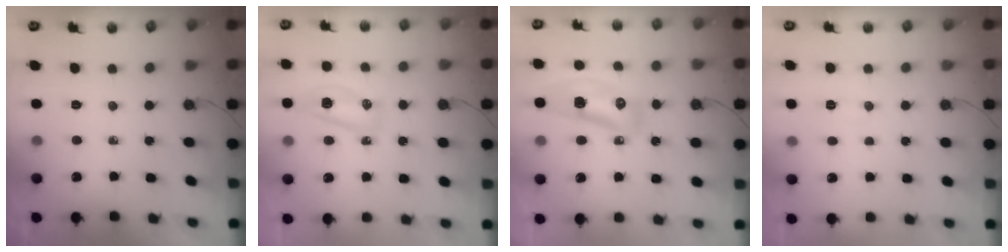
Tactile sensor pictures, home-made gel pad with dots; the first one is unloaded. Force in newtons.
{"total": 9.4, "press": 7.9, "slide": 5.0}
{"total": 11.4, "press": 11.3, "slide": 1.4}
{"total": 14.2, "press": 5.3, "slide": 13.2}